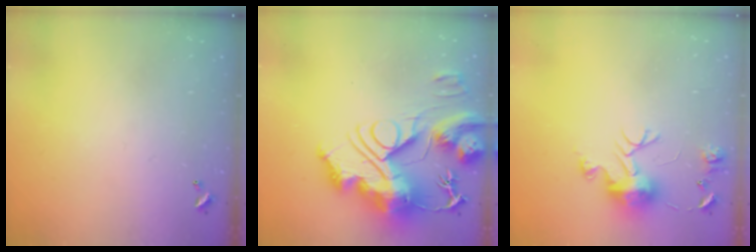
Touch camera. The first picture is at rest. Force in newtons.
{"total": 0.5, "press": 0.5, "slide": 0.0}
{"total": 11.6, "press": 11.6, "slide": 1.1}